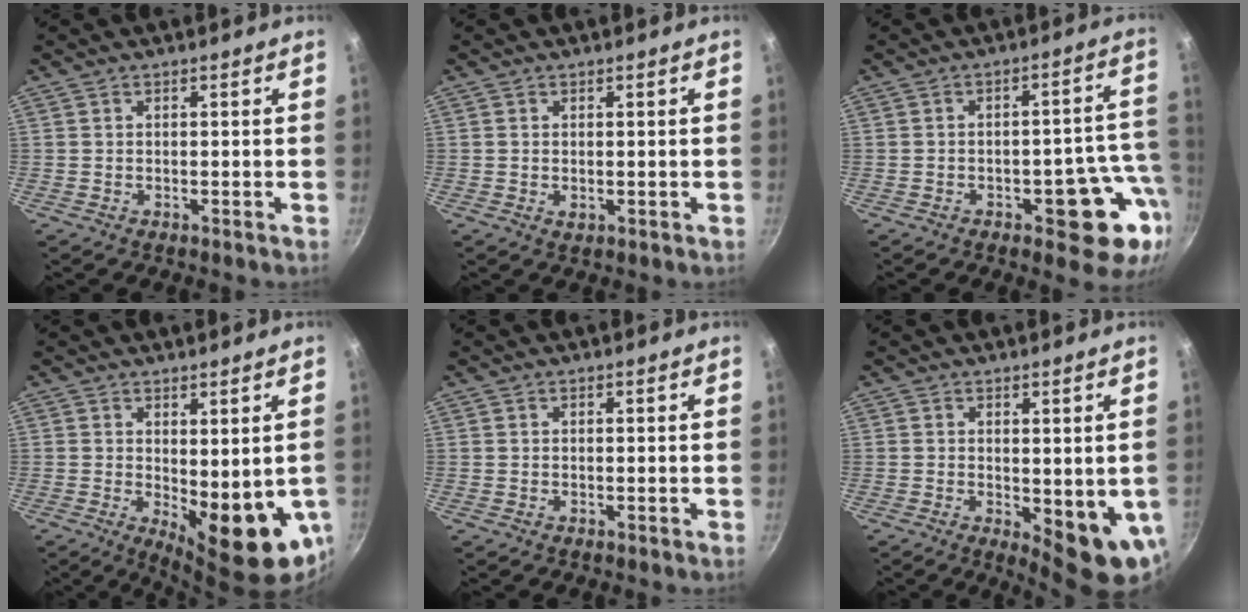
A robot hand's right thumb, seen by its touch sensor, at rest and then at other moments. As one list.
[{"total": 1.1, "force": [0.0, 0.7, 0.8], "torque": [-0.013, -0.002, 0.001]}, {"total": 12.6, "force": [-4.7, 5.7, 10.2], "torque": [-0.062, 0.038, -0.056]}, {"total": 12.8, "force": [-1.0, 5.0, 11.8], "torque": [-0.133, -0.021, 0.003]}, {"total": 0.0}, {"total": 9.1, "force": [-0.7, 3.3, 8.4], "torque": [-0.092, -0.015, -0.001]}]